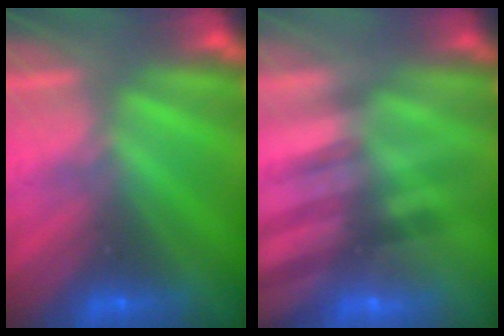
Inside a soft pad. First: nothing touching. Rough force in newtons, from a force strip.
{"total": 2.4}